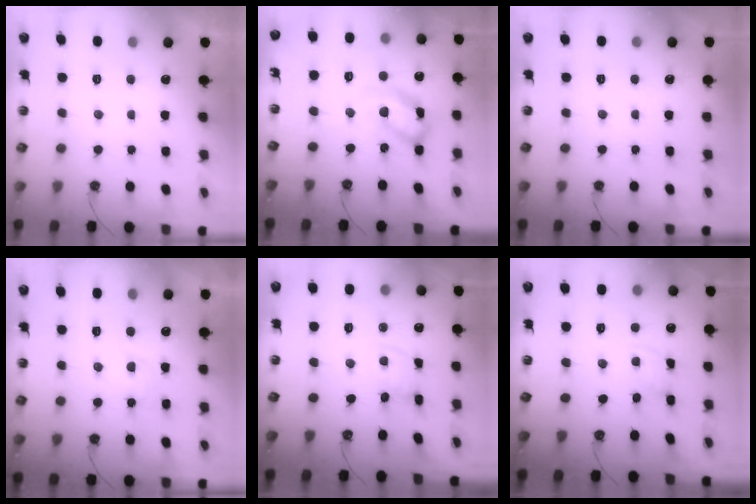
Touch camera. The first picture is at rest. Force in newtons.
{"total": 17.2, "press": 17.2, "slide": 1.5}
{"total": 0.0}
{"total": 3.2, "press": 3.2, "slide": 0.6}
{"total": 3.0, "press": 3.0, "slide": 0.1}
{"total": 2.1, "press": 2.1, "slide": 0.3}